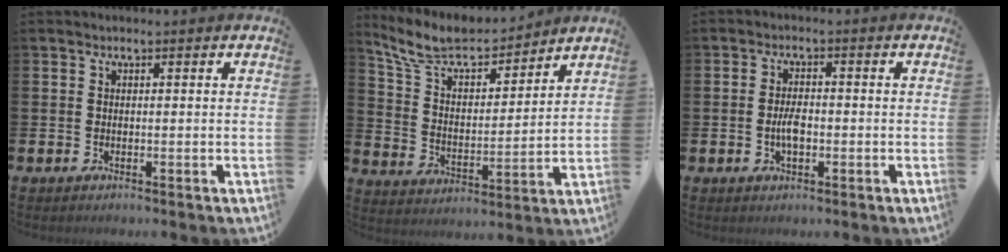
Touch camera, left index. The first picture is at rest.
{"total": 9.1, "force": [8.3, 2.5, 3.0], "torque": [-0.103, -0.046, 0.147]}
{"total": 3.2, "force": [-0.6, 1.5, 2.8], "torque": [-0.043, 0.000, -0.012]}